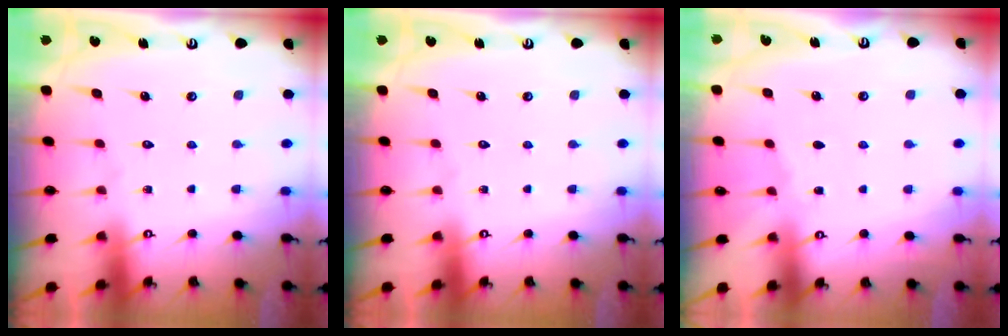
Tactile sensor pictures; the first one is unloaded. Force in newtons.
{"total": 0.0}
{"total": 2.3, "press": 2.3, "slide": 0.3}